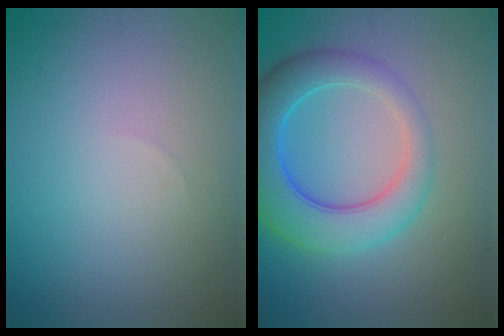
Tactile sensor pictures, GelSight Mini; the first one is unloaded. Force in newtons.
{"total": 7.1, "press": 7.1, "slide": 0.1}